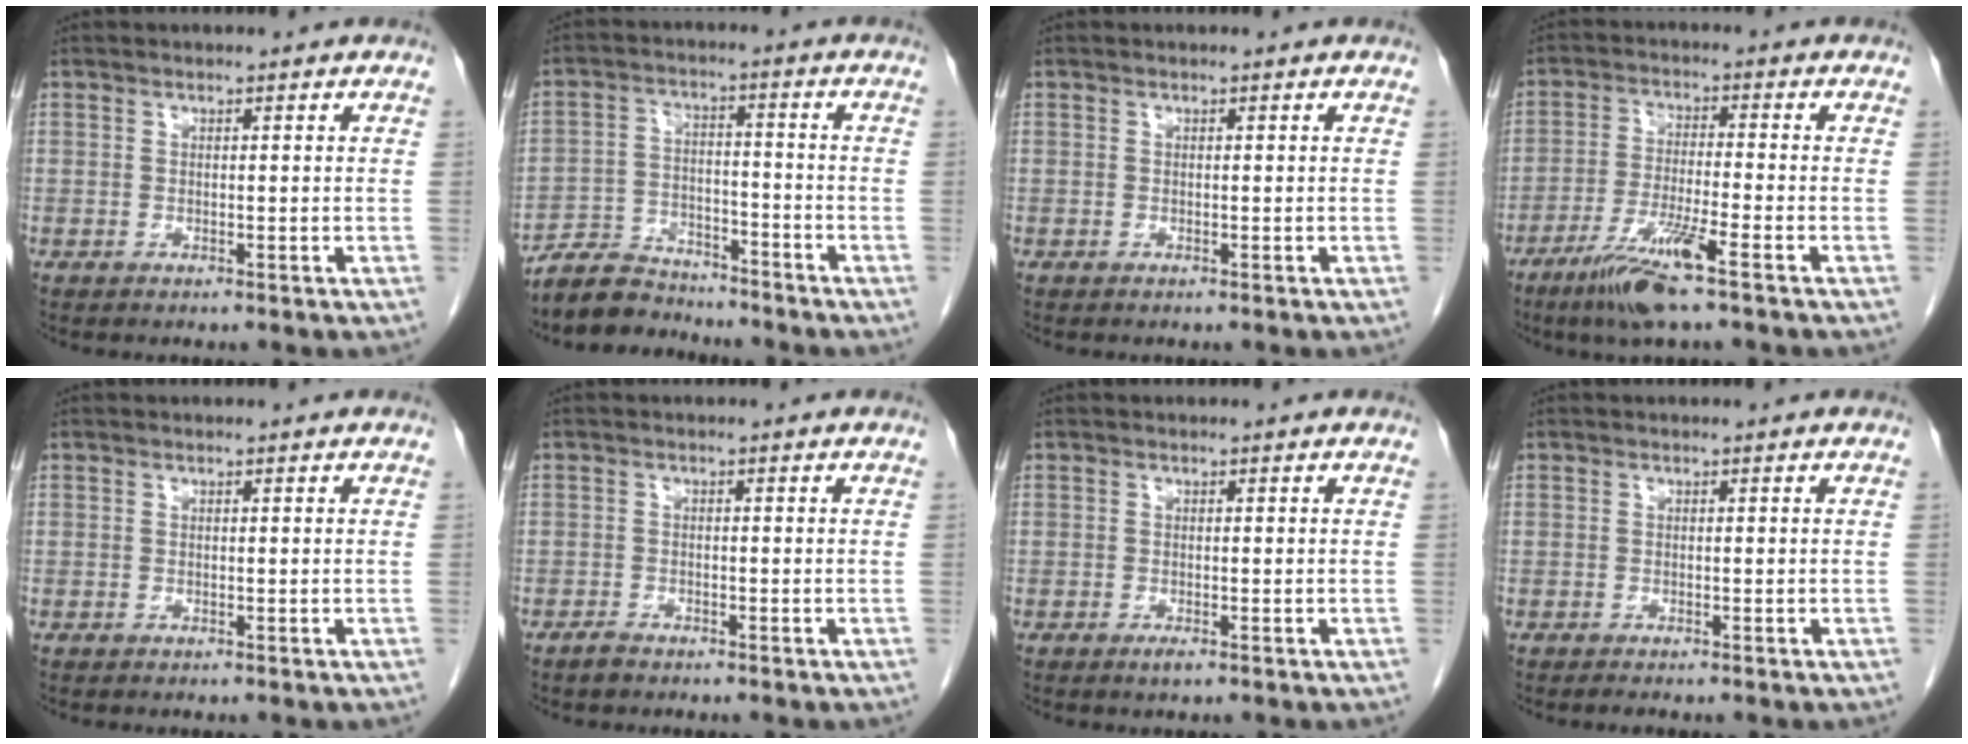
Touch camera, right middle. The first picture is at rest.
{"total": 7.4, "force": [-7.0, 2.5, 0.6], "torque": [-0.014, 0.008, -0.126]}
{"total": 0.0}
{"total": 8.7, "force": [-5.4, -0.2, 6.8], "torque": [-0.135, -0.023, -0.103]}
{"total": 0.0}
{"total": 1.3, "force": [-1.0, 0.6, 0.5], "torque": [-0.015, 0.001, -0.015]}
{"total": 1.0, "force": [-0.6, 0.2, 0.7], "torque": [-0.013, -0.001, -0.008]}
{"total": 0.7, "force": [-0.6, -0.1, 0.3], "torque": [-0.006, -0.001, -0.010]}